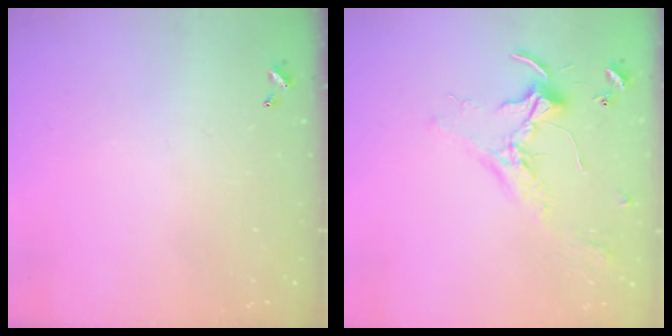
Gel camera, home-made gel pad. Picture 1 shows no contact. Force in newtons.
{"total": 2.3, "press": 2.3, "slide": 0.5}